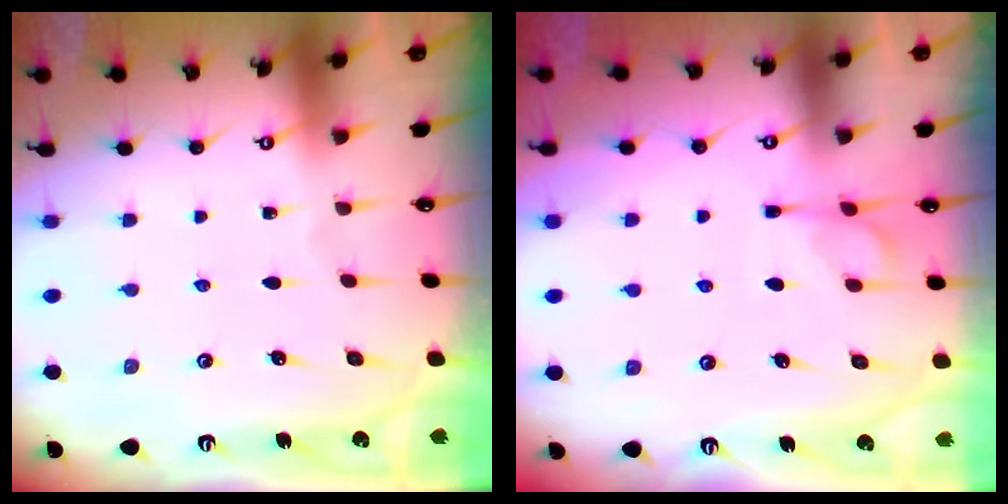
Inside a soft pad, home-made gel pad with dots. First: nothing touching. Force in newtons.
{"total": 1.2, "press": 0.2, "slide": 1.2}